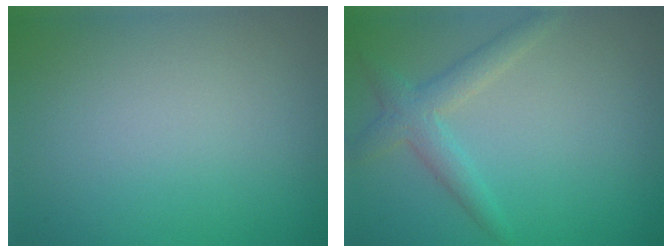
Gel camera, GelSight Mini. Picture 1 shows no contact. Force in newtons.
{"total": 2.8, "press": 2.7, "slide": 0.2}